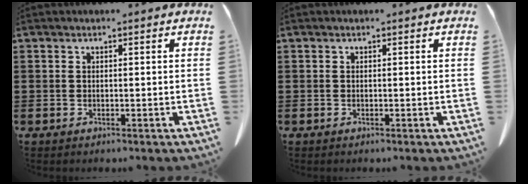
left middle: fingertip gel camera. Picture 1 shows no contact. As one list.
[{"total": 0.0}]